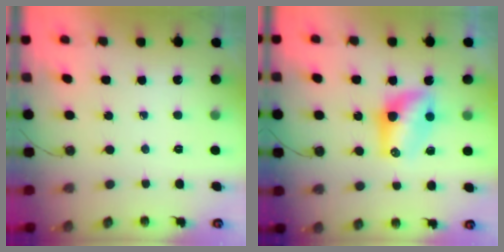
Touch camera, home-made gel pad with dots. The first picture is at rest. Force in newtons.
{"total": 9.8, "press": 8.8, "slide": 4.4}